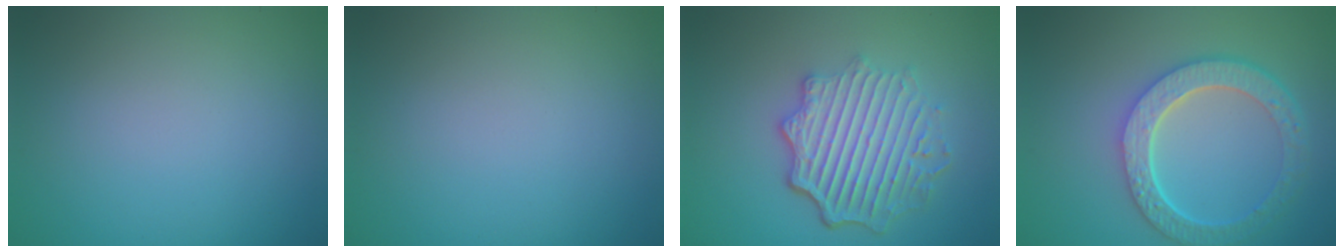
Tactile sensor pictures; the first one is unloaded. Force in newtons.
{"total": 0.0}
{"total": 6.1, "press": 4.6, "slide": 4.0}
{"total": 6.0, "press": 4.5, "slide": 3.9}